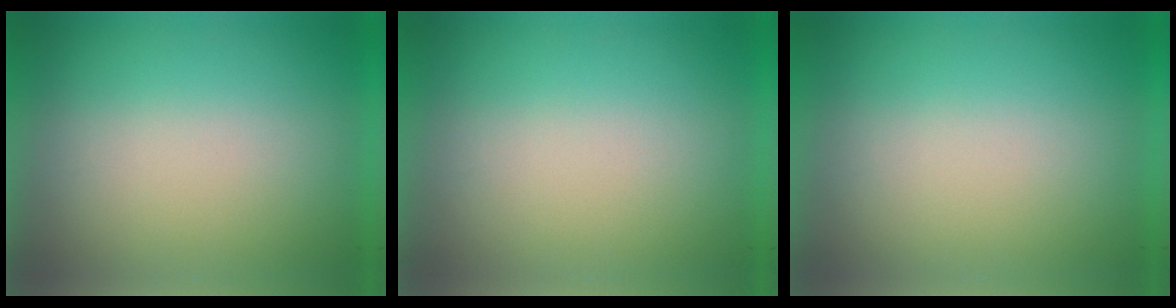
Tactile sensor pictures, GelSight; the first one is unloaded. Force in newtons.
{"total": 0.0}
{"total": 0.0}